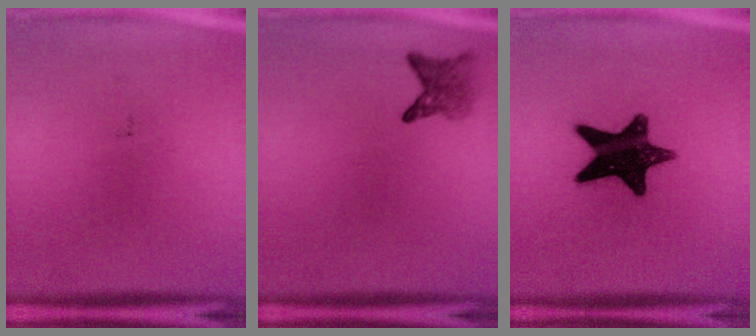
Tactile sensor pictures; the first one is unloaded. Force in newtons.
{"total": 2.7}
{"total": 15.5}